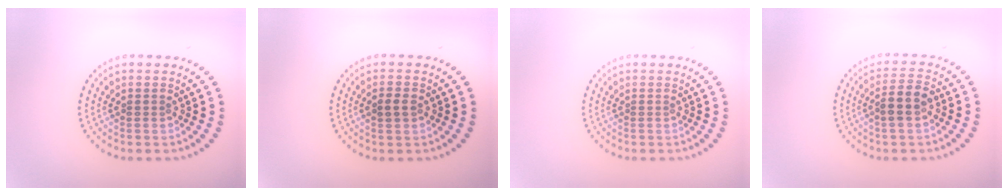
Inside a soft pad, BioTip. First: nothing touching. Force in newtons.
{"total": 1.6, "press": 1.6, "slide": 0.1}
{"total": 0.0}
{"total": 3.0, "press": 2.8, "slide": 1.0}